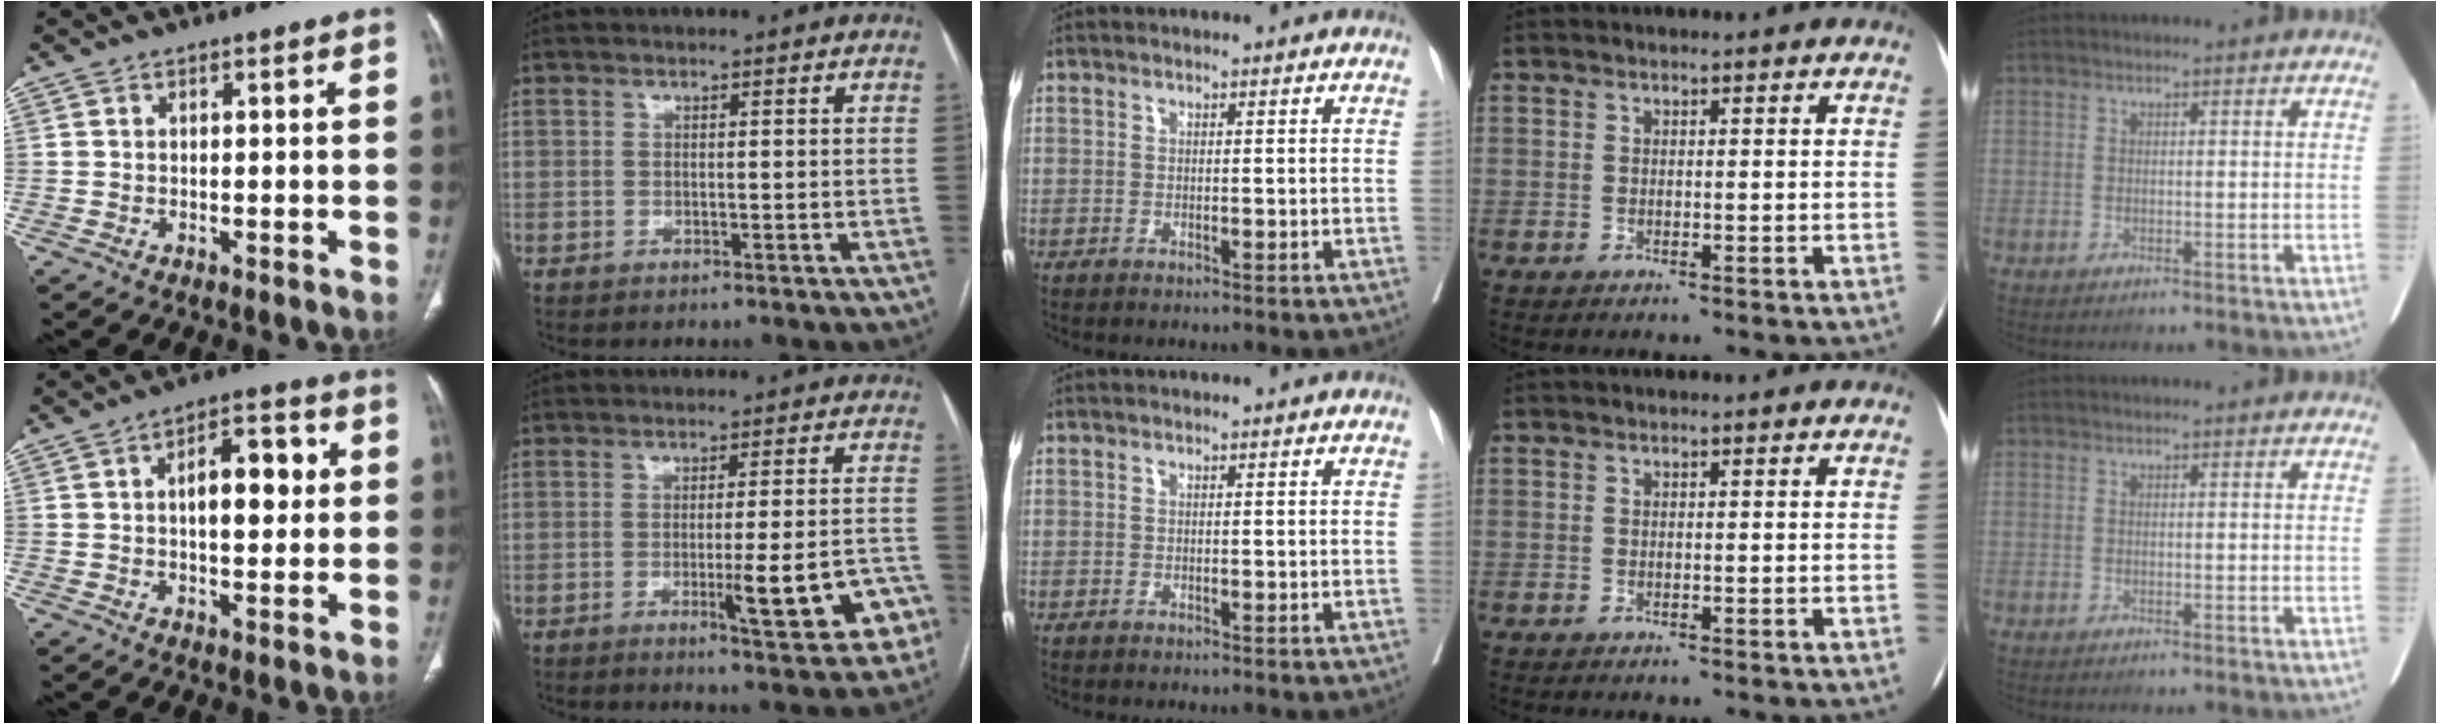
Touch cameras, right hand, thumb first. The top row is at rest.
{"thumb": {"total": 10.1, "force": [1.7, 4.9, 8.7], "torque": [-0.106, 0.013, 0.021]}, "index": {"total": 10.2, "force": [-3.9, 1.4, 9.3], "torque": [-0.116, 0.008, -0.043]}}